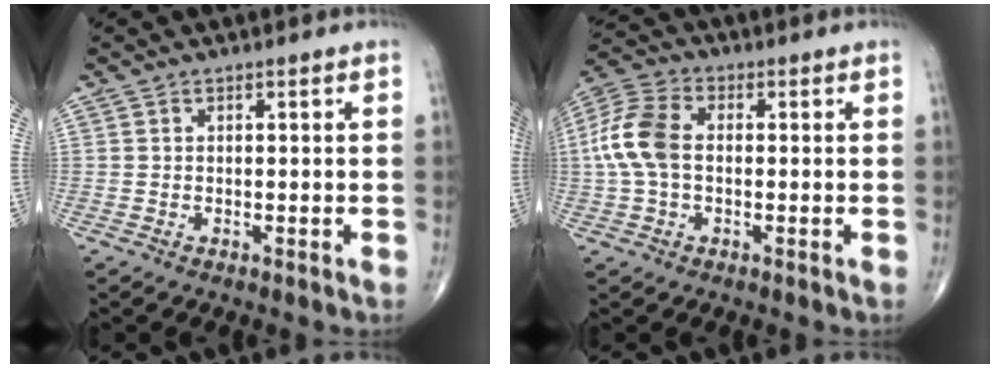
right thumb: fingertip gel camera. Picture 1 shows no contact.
{"total": 9.9, "force": [0.0, 6.3, 7.7], "torque": [-0.173, 0.025, -0.007]}